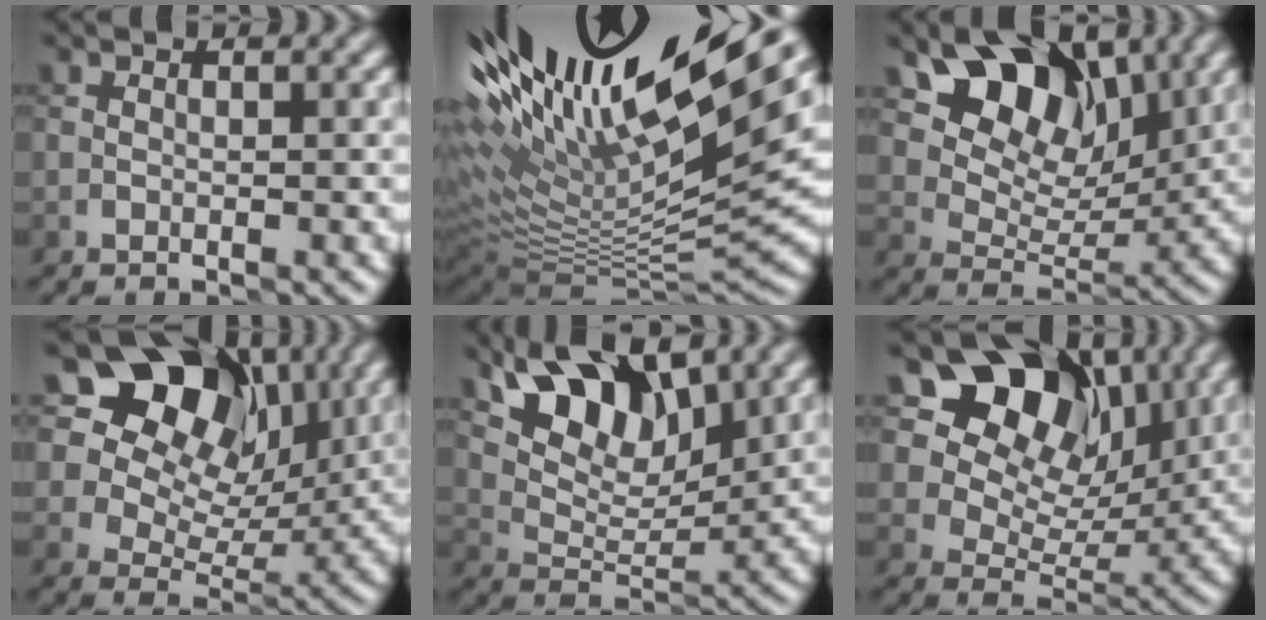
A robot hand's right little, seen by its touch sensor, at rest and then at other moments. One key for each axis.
{"total": 18.3, "fx": 8.2, "fy": 4.6, "fz": 15.7, "tx": -0.241, "ty": 0.018, "tz": 0.170}
{"total": 8.4, "fx": 4.7, "fy": 5.3, "fz": 4.4, "tx": -0.057, "ty": -0.007, "tz": 0.076}
{"total": 14.5, "fx": 7.7, "fy": 9.8, "fz": 7.3, "tx": -0.121, "ty": 0.057, "tz": 0.112}
{"total": 8.2, "fx": 5.4, "fy": 3.6, "fz": 5.1, "tx": -0.085, "ty": 0.002, "tz": 0.096}
{"total": 13.0, "fx": 7.4, "fy": 8.5, "fz": 6.5, "tx": -0.098, "ty": 0.038, "tz": 0.107}